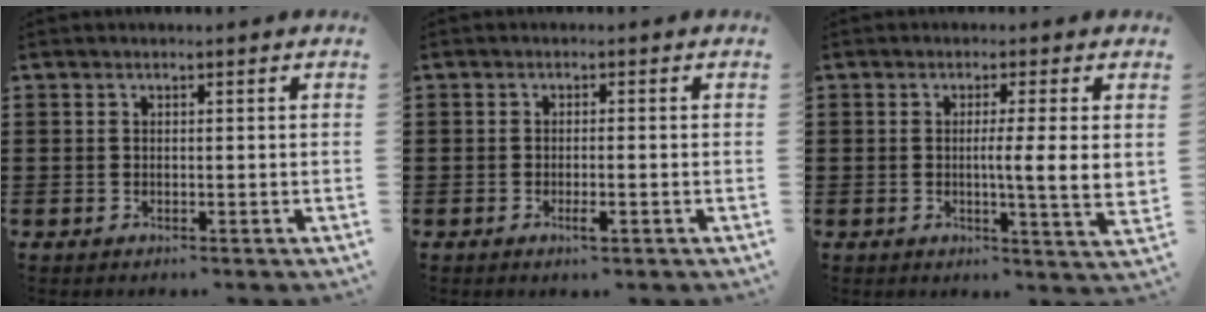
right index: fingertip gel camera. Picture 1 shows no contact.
{"total": 1.9, "force": [-1.0, 0.2, 1.6], "torque": [-0.027, -0.002, -0.018]}
{"total": 5.6, "force": [0.5, 0.1, 5.5], "torque": [-0.096, -0.011, 0.003]}